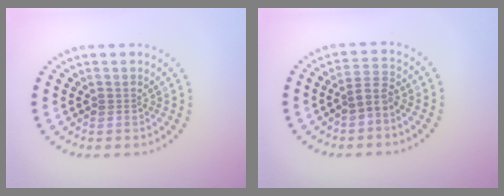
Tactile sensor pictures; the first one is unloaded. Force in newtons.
{"total": 2.3, "press": 1.9, "slide": 1.2}